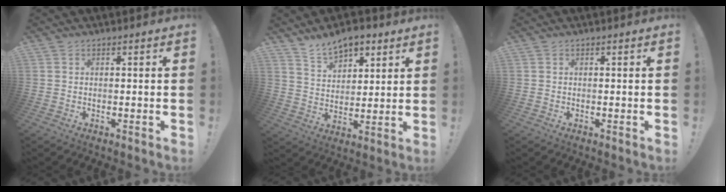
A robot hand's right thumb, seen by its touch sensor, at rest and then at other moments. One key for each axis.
{"total": 9.2, "fx": 6.9, "fy": 5.0, "fz": 3.5, "tx": -0.053, "ty": -0.040, "tz": 0.131}
{"total": 0.0}